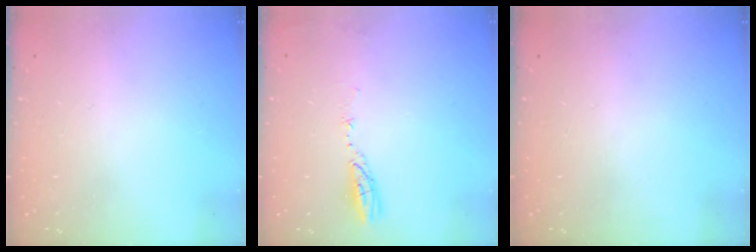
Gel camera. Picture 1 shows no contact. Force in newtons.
{"total": 3.8, "press": 3.8, "slide": 0.3}
{"total": 0.0}